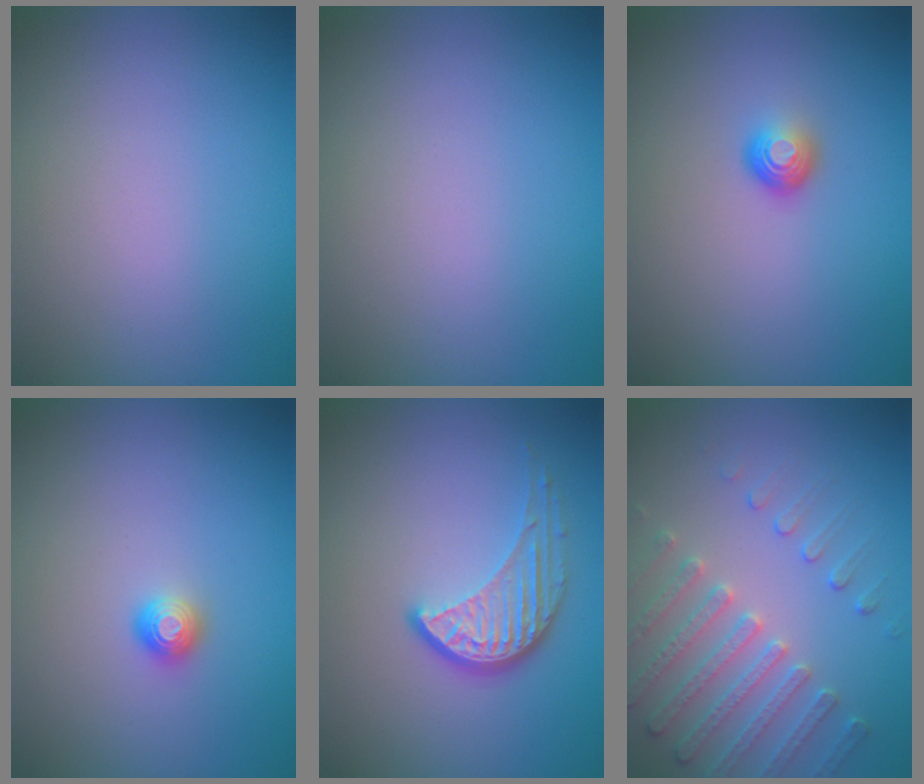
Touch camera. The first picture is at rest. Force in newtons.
{"total": 0.0}
{"total": 1.8, "press": 1.1, "slide": 1.4}
{"total": 1.2, "press": 1.1, "slide": 0.2}
{"total": 3.9, "press": 3.0, "slide": 2.5}
{"total": 3.8, "press": 3.7, "slide": 0.8}